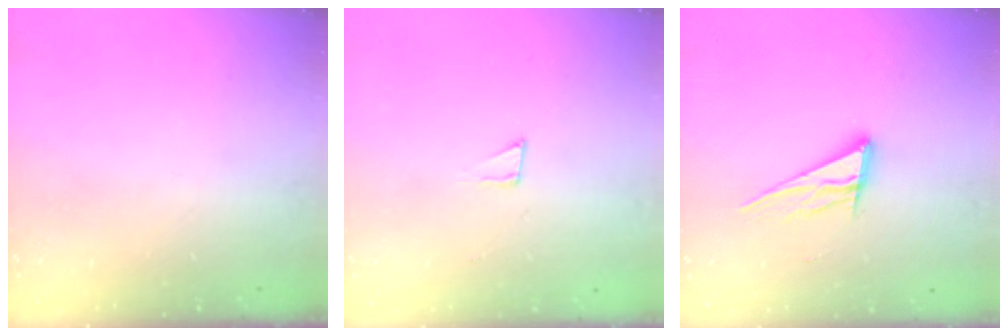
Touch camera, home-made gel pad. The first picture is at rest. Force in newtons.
{"total": 2.3, "press": 2.3, "slide": 0.2}
{"total": 10.2, "press": 10.1, "slide": 0.9}